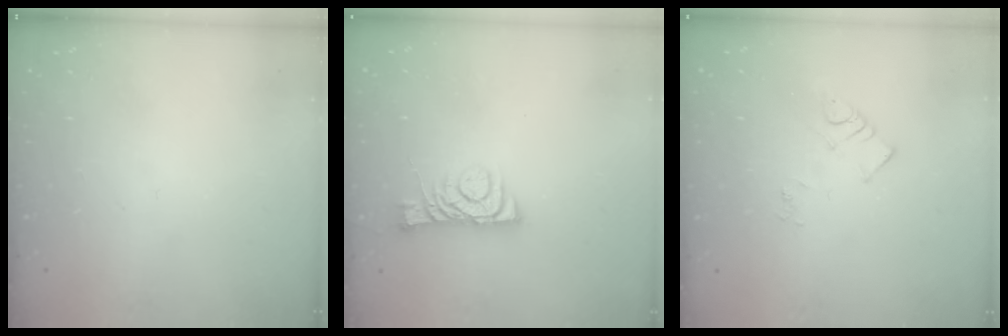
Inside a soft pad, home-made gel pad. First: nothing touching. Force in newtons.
{"total": 7.7, "press": 7.6, "slide": 0.7}
{"total": 5.4, "press": 5.4, "slide": 0.1}